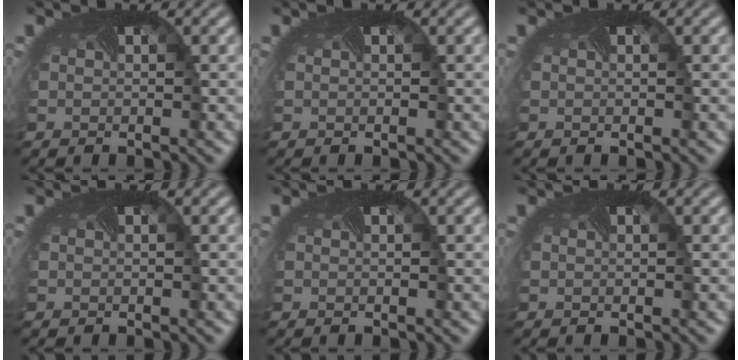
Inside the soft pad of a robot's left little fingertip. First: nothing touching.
{"total": 0.0}
{"total": 0.0}
{"total": 0.0}
{"total": 0.0}
{"total": 0.0}